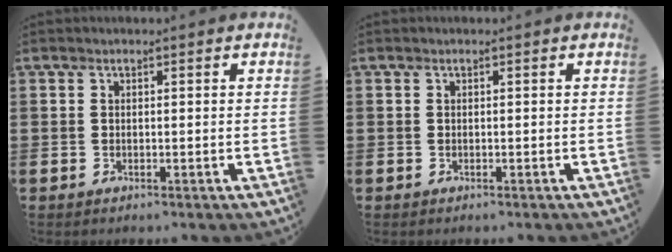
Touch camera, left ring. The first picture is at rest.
{"total": 0.0}